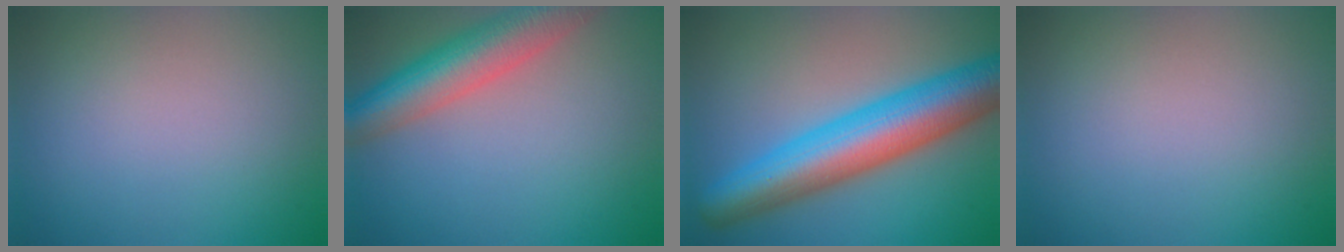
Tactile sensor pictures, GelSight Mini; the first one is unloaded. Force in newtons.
{"total": 7.6, "press": 7.6, "slide": 0.3}
{"total": 10.1, "press": 10.1, "slide": 0.2}
{"total": 0.0}